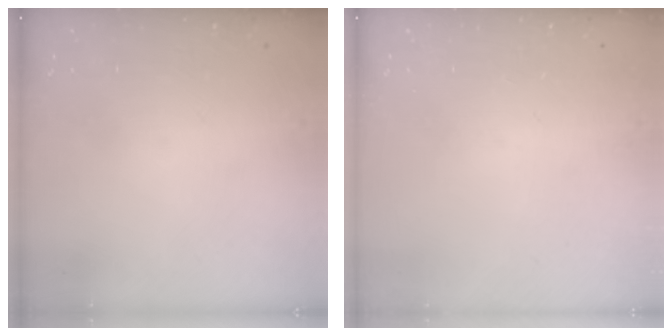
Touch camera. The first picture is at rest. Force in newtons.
{"total": 0.0}